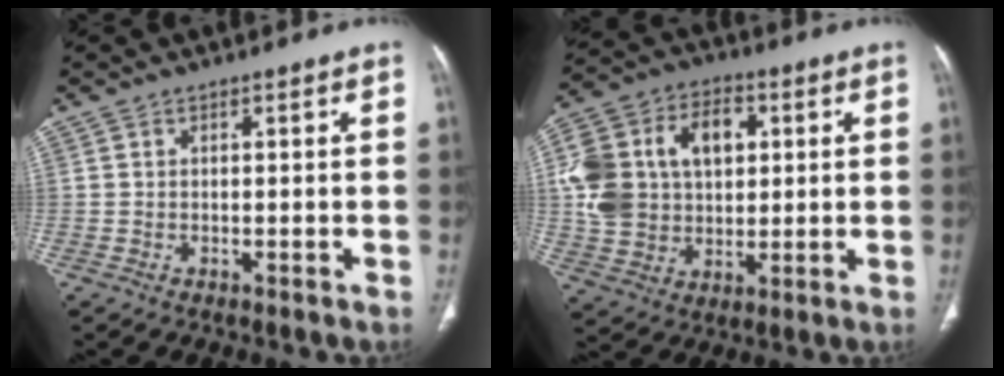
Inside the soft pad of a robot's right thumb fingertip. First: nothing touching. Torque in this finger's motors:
{"motor_torque": [1.50, 3.20, 2.05, 0.33, 0.18]}